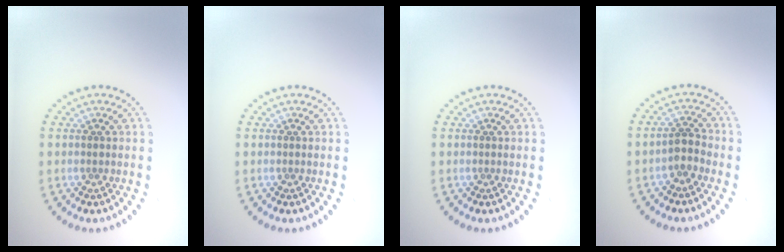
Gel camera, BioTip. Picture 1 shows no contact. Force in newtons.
{"total": 0.0}
{"total": 0.0}
{"total": 1.9, "press": 1.6, "slide": 1.2}